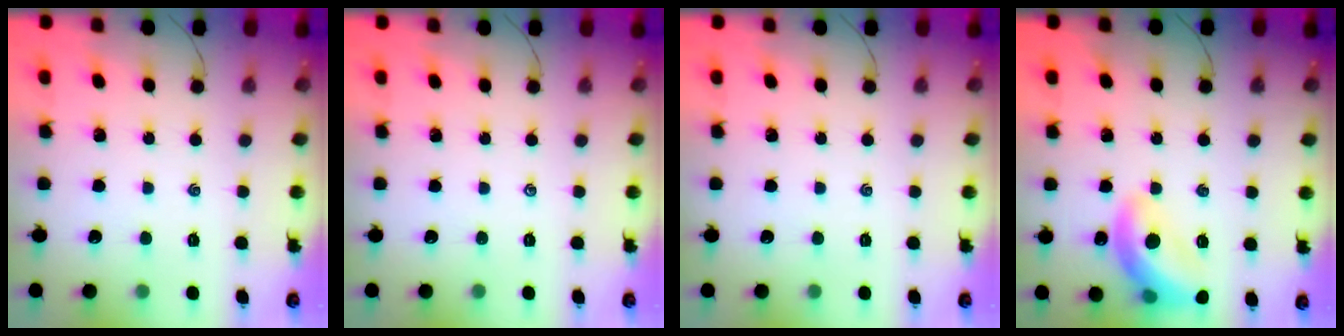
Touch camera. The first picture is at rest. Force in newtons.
{"total": 0.0}
{"total": 0.0}
{"total": 13.9, "press": 13.7, "slide": 2.0}